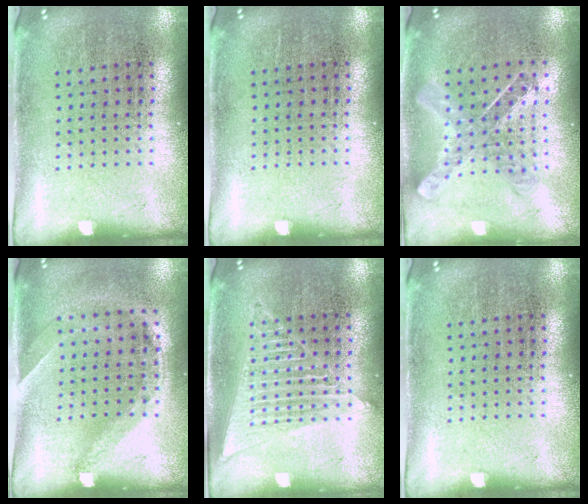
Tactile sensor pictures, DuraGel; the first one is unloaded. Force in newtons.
{"total": 0.0}
{"total": 1.0, "press": 1.0, "slide": 0.1}
{"total": 1.4, "press": 1.1, "slide": 0.9}
{"total": 1.3, "press": 1.3, "slide": 0.1}
{"total": 0.0}